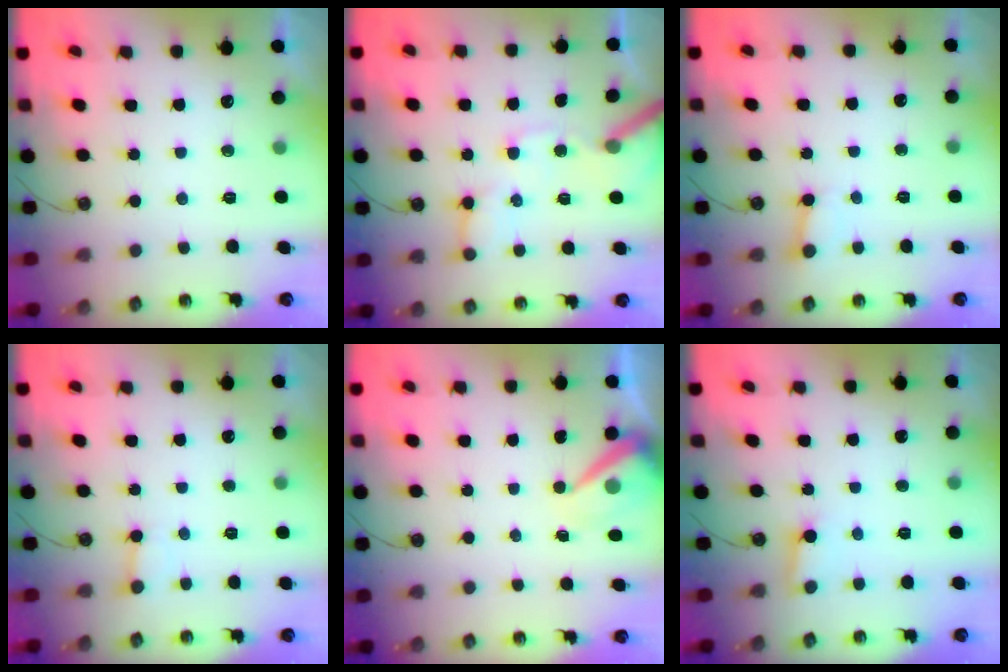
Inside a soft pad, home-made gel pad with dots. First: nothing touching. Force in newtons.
{"total": 12.7, "press": 12.6, "slide": 1.7}
{"total": 2.6, "press": 2.5, "slide": 0.4}
{"total": 2.6, "press": 2.6, "slide": 0.1}
{"total": 7.8, "press": 7.7, "slide": 0.6}
{"total": 3.7, "press": 3.7, "slide": 0.3}